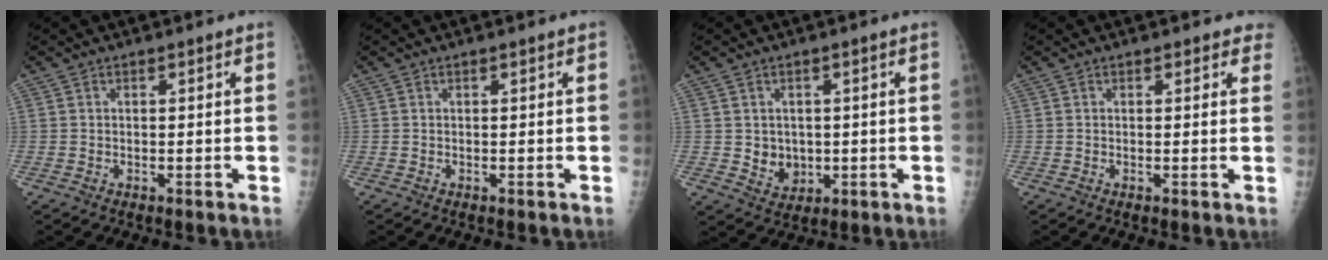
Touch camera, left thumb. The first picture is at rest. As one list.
[{"total": 0.0}, {"total": 4.5, "force": [0.0, 3.9, 2.2], "torque": [-0.012, -0.004, 0.016]}, {"total": 2.5, "force": [2.1, 1.3, 0.6], "torque": [0.024, -0.006, 0.008]}]